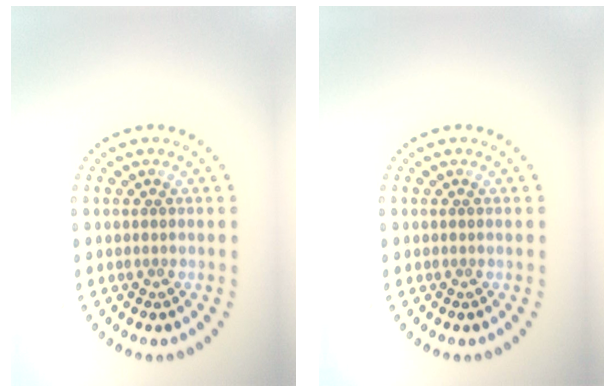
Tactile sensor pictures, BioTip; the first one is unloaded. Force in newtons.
{"total": 0.0}